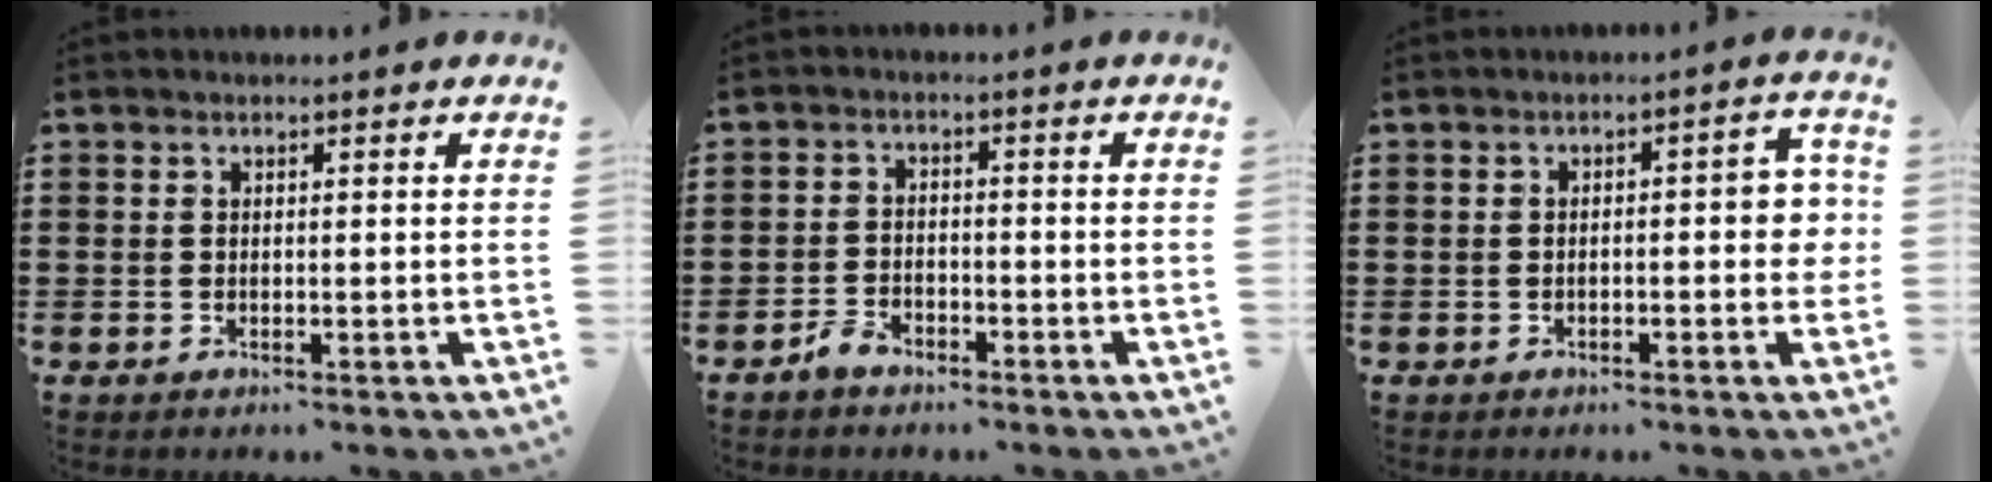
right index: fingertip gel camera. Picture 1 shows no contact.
{"total": 2.5, "force": [-2.1, 1.1, 0.7], "torque": [-0.016, 0.008, -0.044]}
{"total": 4.1, "force": [-0.6, 1.2, 3.8], "torque": [-0.057, 0.002, -0.015]}